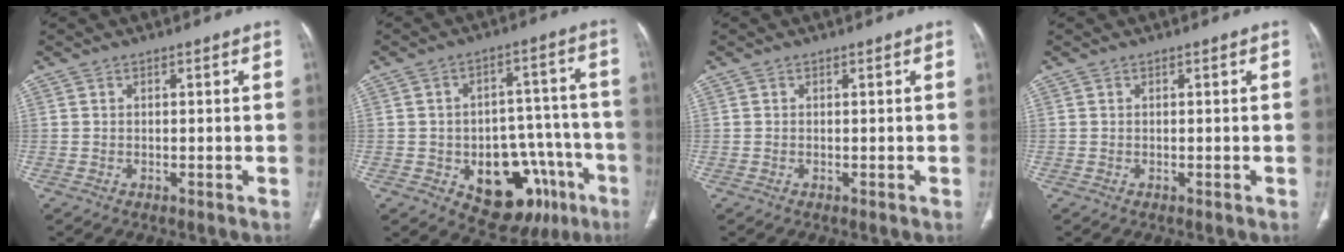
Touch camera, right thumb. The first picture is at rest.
{"total": 18.5, "force": [-8.0, 11.3, 12.4], "torque": [-0.119, 0.053, -0.096]}
{"total": 0.0}
{"total": 0.0}